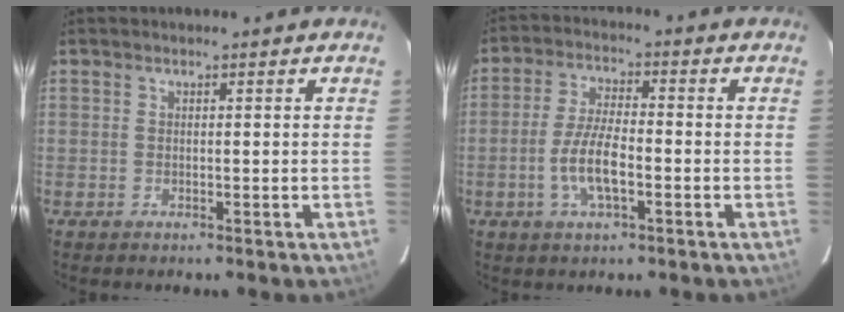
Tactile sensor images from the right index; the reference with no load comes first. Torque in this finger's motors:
{"motor_torque": [1.16, -0.38, 0.62, 0.14]}